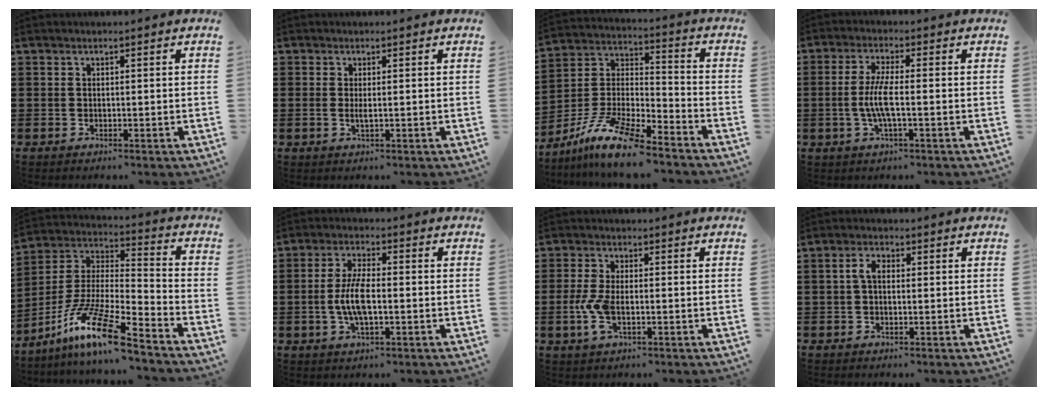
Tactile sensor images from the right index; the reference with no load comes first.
{"total": 1.2, "force": [-0.1, 0.2, 1.2], "torque": [-0.024, -0.002, -0.001]}
{"total": 11.4, "force": [-9.4, 2.0, 6.2], "torque": [-0.138, 0.016, -0.190]}
{"total": 5.0, "force": [-1.0, 0.9, 4.8], "torque": [-0.107, -0.006, -0.027]}
{"total": 13.9, "force": [-10.4, 1.3, 9.1], "torque": [-0.182, 0.011, -0.199]}
{"total": 6.3, "force": [-1.0, 2.3, 5.8], "torque": [-0.137, -0.005, -0.027]}
{"total": 5.0, "force": [-1.1, 2.2, 4.4], "torque": [-0.111, -0.007, -0.028]}
{"total": 2.7, "force": [0.0, 1.3, 2.4], "torque": [-0.061, 0.000, -0.006]}